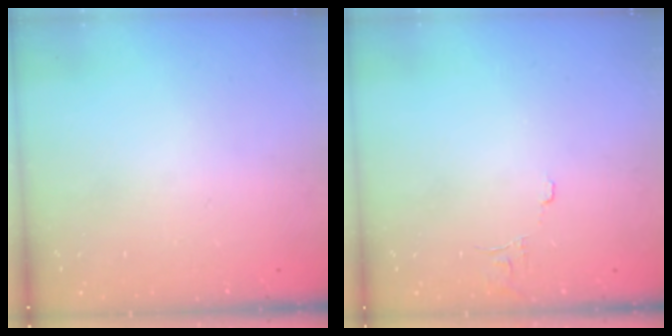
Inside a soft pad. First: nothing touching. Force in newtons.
{"total": 5.1, "press": 5.1, "slide": 0.4}